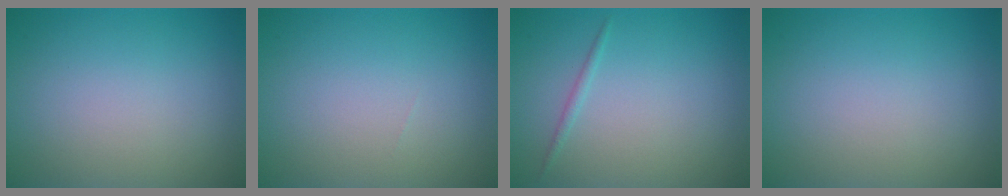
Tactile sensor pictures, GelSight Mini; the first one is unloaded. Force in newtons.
{"total": 0.0}
{"total": 0.7, "press": 0.7, "slide": 0.1}
{"total": 0.0}